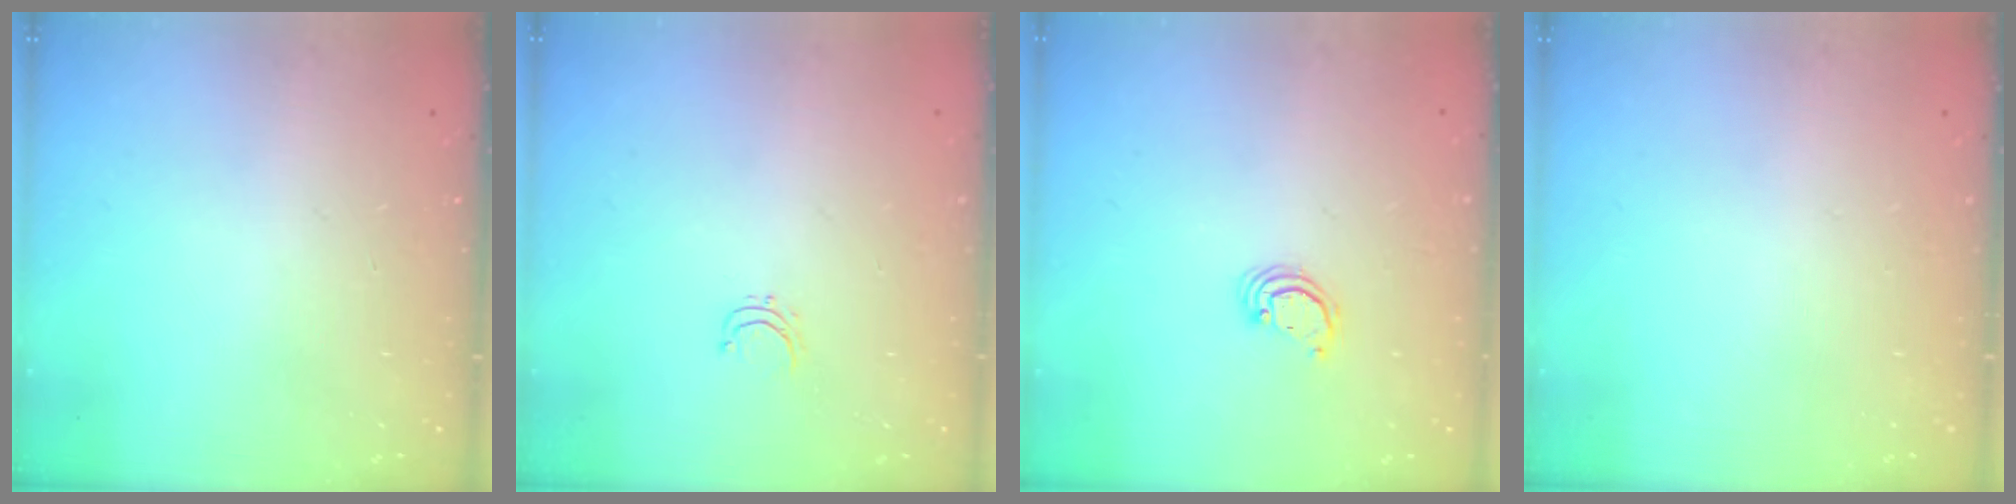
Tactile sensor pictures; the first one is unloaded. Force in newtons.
{"total": 3.6, "press": 3.6, "slide": 0.3}
{"total": 2.6, "press": 2.6, "slide": 0.2}
{"total": 0.0}